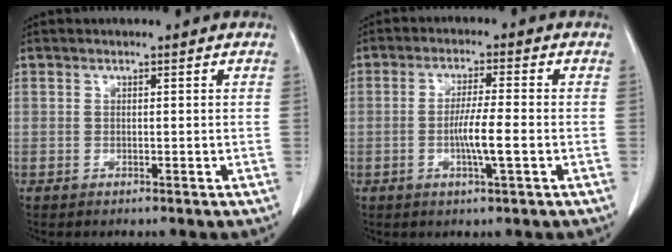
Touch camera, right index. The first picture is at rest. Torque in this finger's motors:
{"motor_torque": [1.14, -0.48, 0.49, 0.07]}